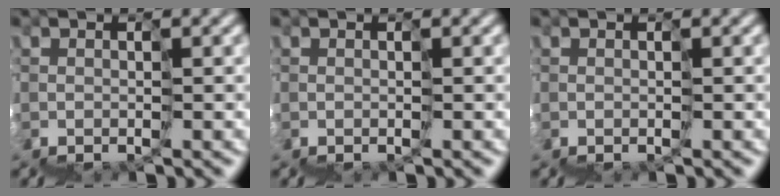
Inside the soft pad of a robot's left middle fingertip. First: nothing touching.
{"total": 0.0}
{"total": 0.0}